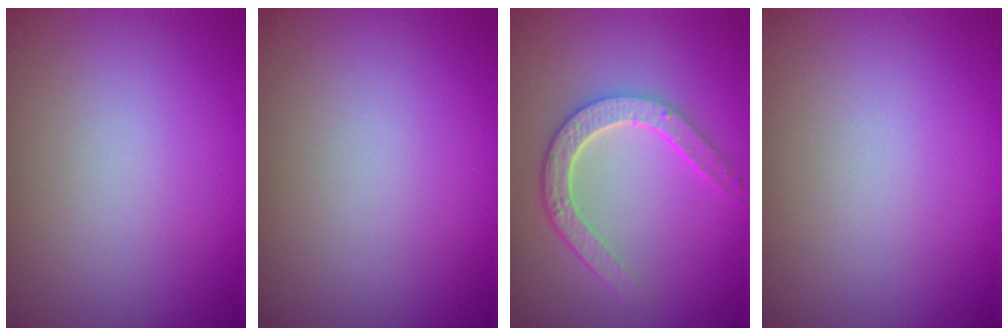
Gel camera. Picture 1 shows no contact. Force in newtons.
{"total": 0.0}
{"total": 4.4, "press": 3.4, "slide": 2.7}
{"total": 0.0}